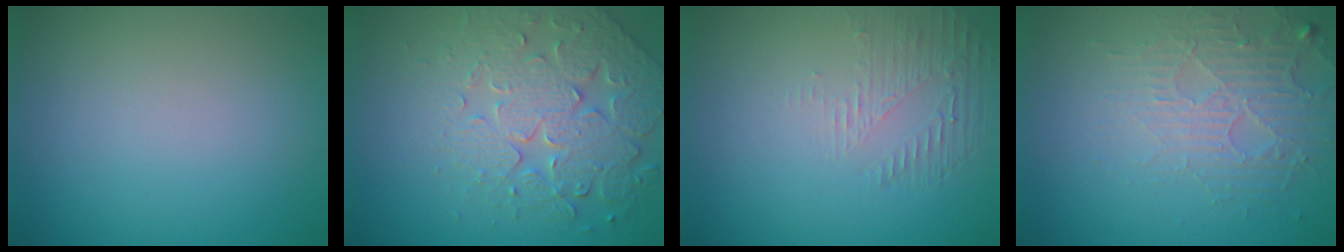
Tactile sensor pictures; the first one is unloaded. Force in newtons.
{"total": 5.5, "press": 5.0, "slide": 2.1}
{"total": 1.7, "press": 0.6, "slide": 1.6}
{"total": 3.8, "press": 3.3, "slide": 1.9}